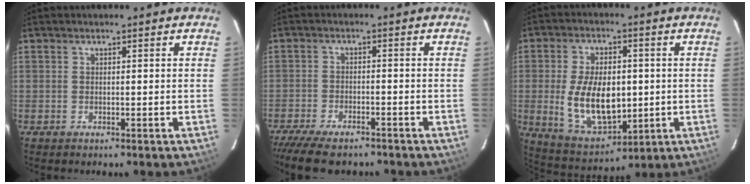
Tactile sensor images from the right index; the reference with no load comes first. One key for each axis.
{"total": 10.4, "fx": -8.8, "fy": 3.1, "fz": 4.6, "tx": -0.114, "ty": -0.029, "tz": -0.148}
{"total": 15.0, "fx": -0.8, "fy": 8.6, "fz": 12.2, "tx": -0.243, "ty": -0.010, "tz": 0.006}